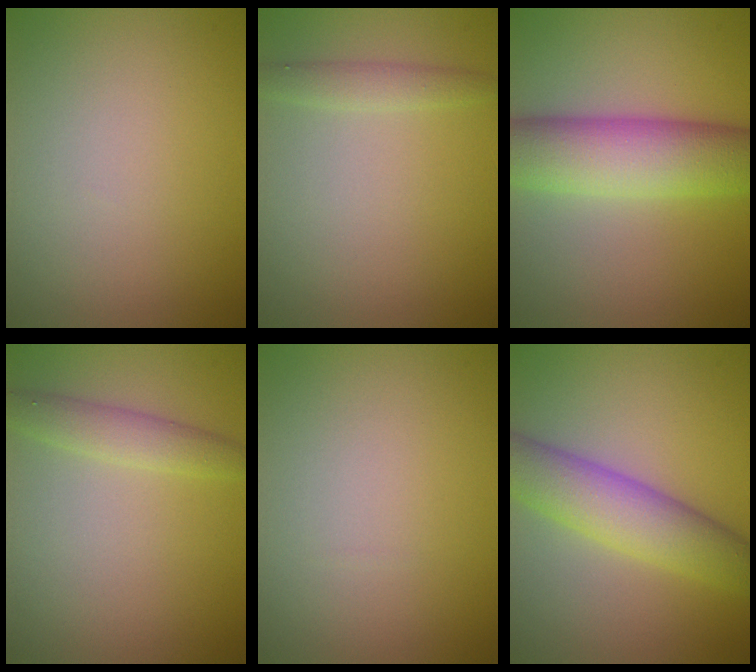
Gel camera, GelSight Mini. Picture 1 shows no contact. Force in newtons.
{"total": 1.5, "press": 1.5, "slide": 0.0}
{"total": 7.9, "press": 7.9, "slide": 0.2}
{"total": 2.3, "press": 2.3, "slide": 0.1}
{"total": 0.0}
{"total": 6.0, "press": 6.0, "slide": 0.2}